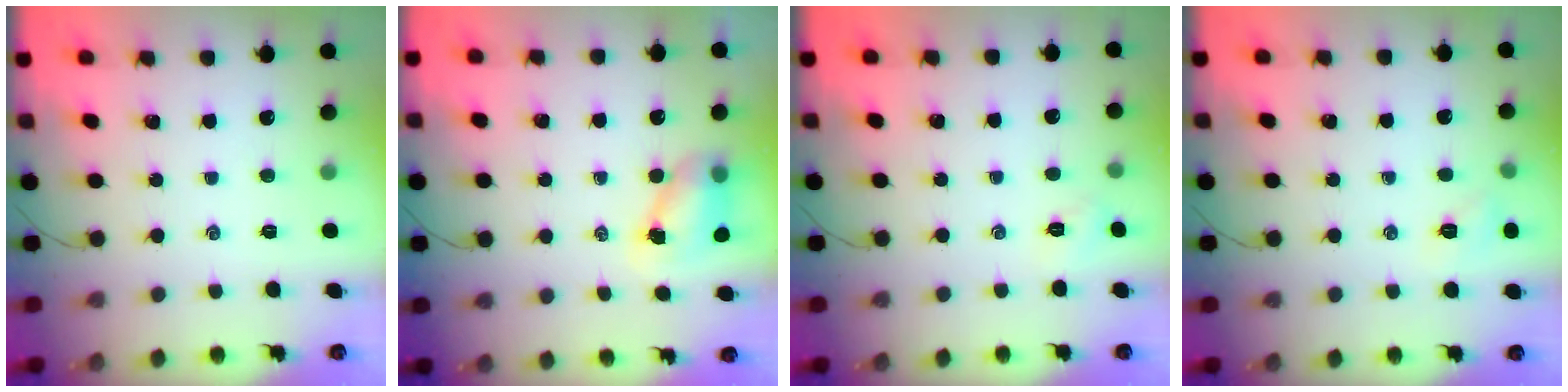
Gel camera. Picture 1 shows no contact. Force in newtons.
{"total": 6.9, "press": 6.8, "slide": 0.9}
{"total": 2.5, "press": 2.4, "slide": 0.7}
{"total": 4.9, "press": 4.7, "slide": 1.2}